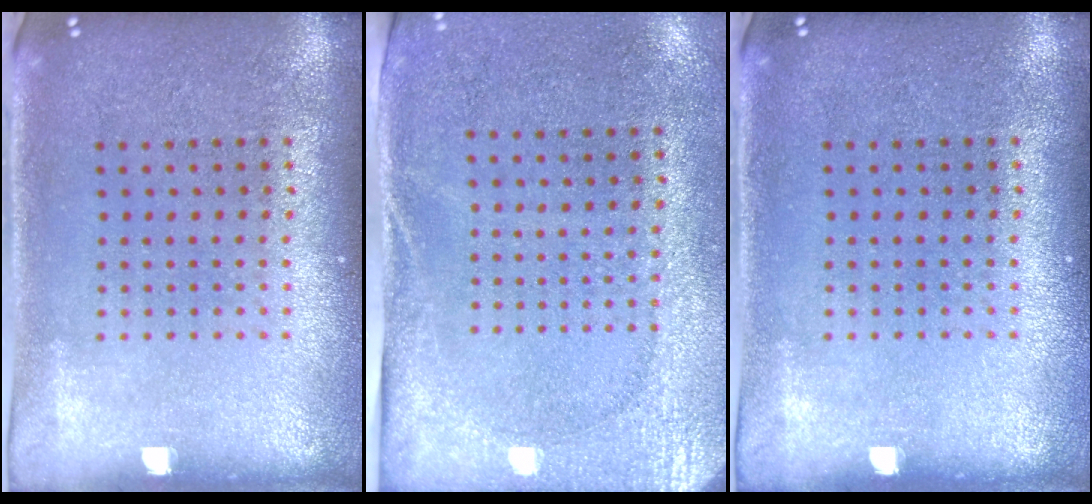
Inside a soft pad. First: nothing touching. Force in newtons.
{"total": 2.7, "press": 2.1, "slide": 1.6}
{"total": 0.0}